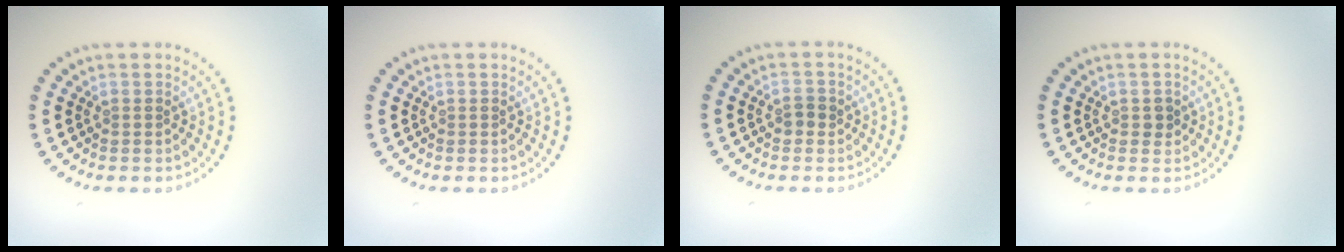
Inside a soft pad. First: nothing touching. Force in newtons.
{"total": 0.0}
{"total": 1.3, "press": 1.2, "slide": 0.4}
{"total": 1.0, "press": 0.9, "slide": 0.3}